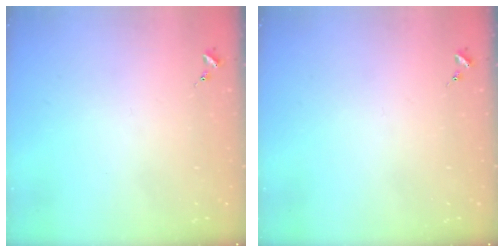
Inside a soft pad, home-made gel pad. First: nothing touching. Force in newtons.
{"total": 0.0}